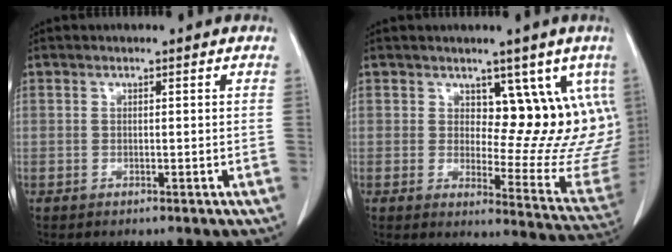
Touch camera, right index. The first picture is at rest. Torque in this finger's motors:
{"motor_torque": [0.17, 0.32, 0.20, 0.01]}